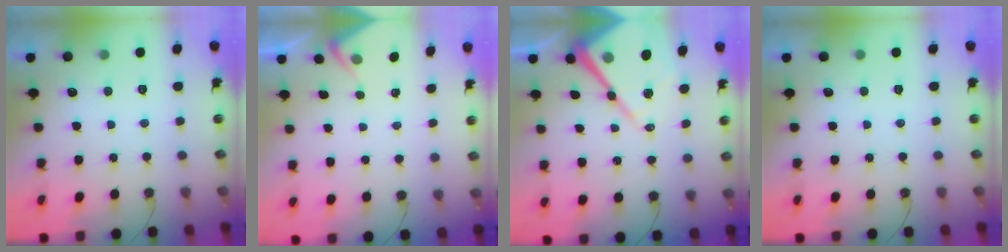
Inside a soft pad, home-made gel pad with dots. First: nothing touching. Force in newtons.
{"total": 2.8, "press": 2.8, "slide": 0.5}
{"total": 18.7, "press": 18.6, "slide": 1.8}
{"total": 0.0}